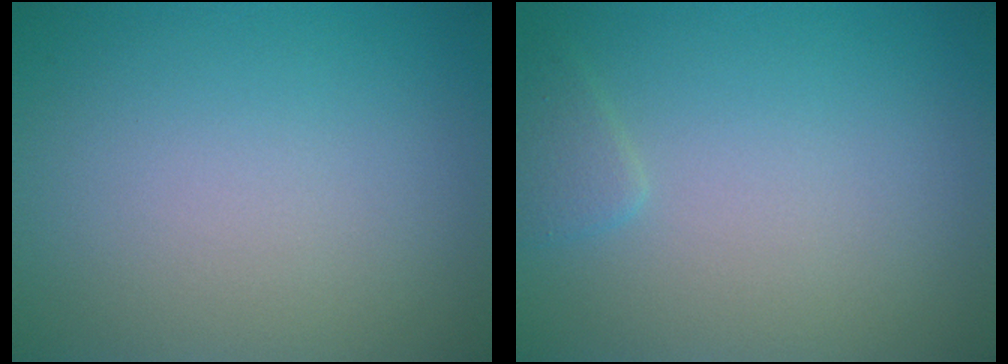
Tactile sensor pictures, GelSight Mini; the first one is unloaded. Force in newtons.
{"total": 1.1, "press": 1.1, "slide": 0.1}